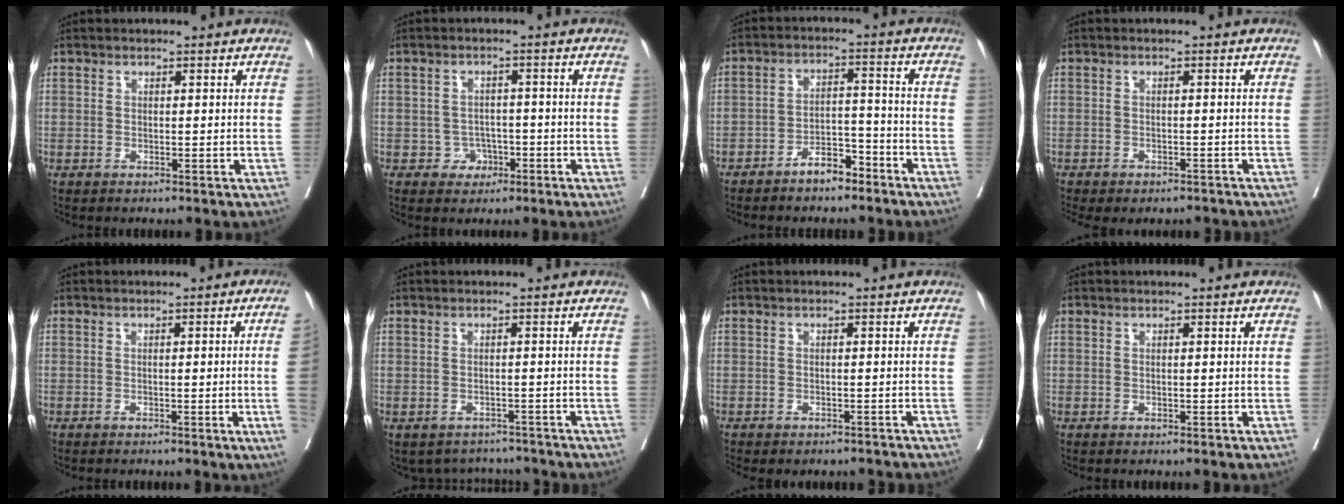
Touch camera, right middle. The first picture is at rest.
{"total": 3.0, "force": [-1.2, 2.7, 0.7], "torque": [0.000, 0.011, -0.013]}
{"total": 5.4, "force": [-4.1, 2.1, 2.7], "torque": [-0.048, 0.015, -0.069]}
{"total": 7.6, "force": [-6.1, 3.4, 2.8], "torque": [-0.050, 0.003, -0.074]}
{"total": 5.2, "force": [-0.8, -2.0, 4.8], "torque": [-0.057, -0.011, -0.010]}
{"total": 5.3, "force": [-4.8, 2.2, -0.2], "torque": [0.010, 0.015, -0.059]}
{"total": 4.3, "force": [-3.7, 1.7, 1.2], "torque": [-0.007, 0.005, -0.046]}
{"total": 0.0}